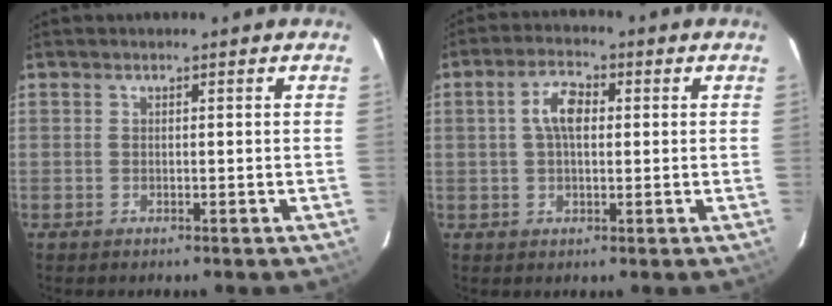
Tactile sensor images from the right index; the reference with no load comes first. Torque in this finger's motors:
{"motor_torque": [0.20, -0.10, 0.38, 0.10]}